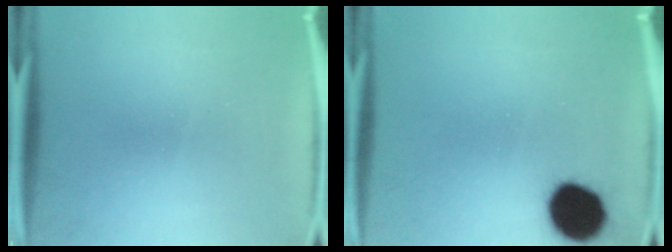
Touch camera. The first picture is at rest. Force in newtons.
{"total": 13.6}